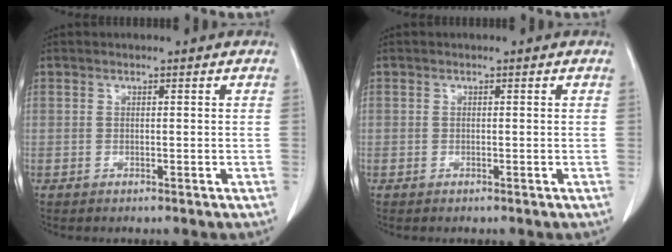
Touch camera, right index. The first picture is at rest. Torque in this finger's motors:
{"motor_torque": [0.16, -0.08, -0.04, 0.00]}